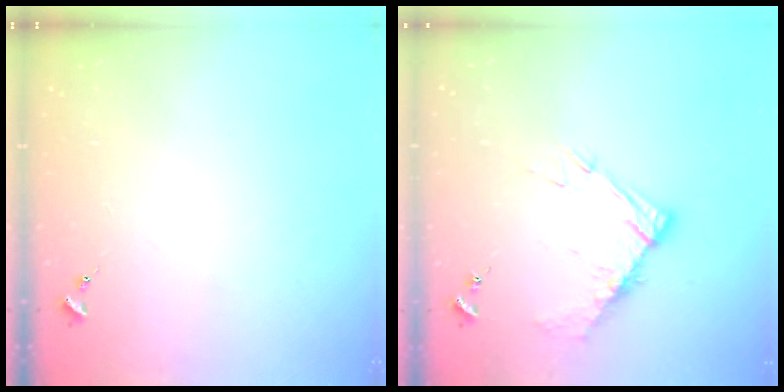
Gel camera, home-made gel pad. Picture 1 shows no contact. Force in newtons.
{"total": 10.1, "press": 10.0, "slide": 1.1}